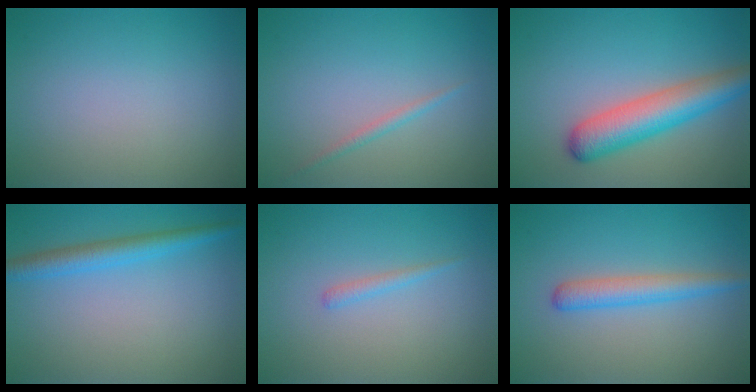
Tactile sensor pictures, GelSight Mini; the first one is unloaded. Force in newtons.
{"total": 0.9, "press": 0.9, "slide": 0.0}
{"total": 5.7, "press": 5.7, "slide": 0.2}
{"total": 2.9, "press": 2.9, "slide": 0.1}
{"total": 0.9, "press": 0.9, "slide": 0.1}
{"total": 2.8, "press": 2.8, "slide": 0.1}